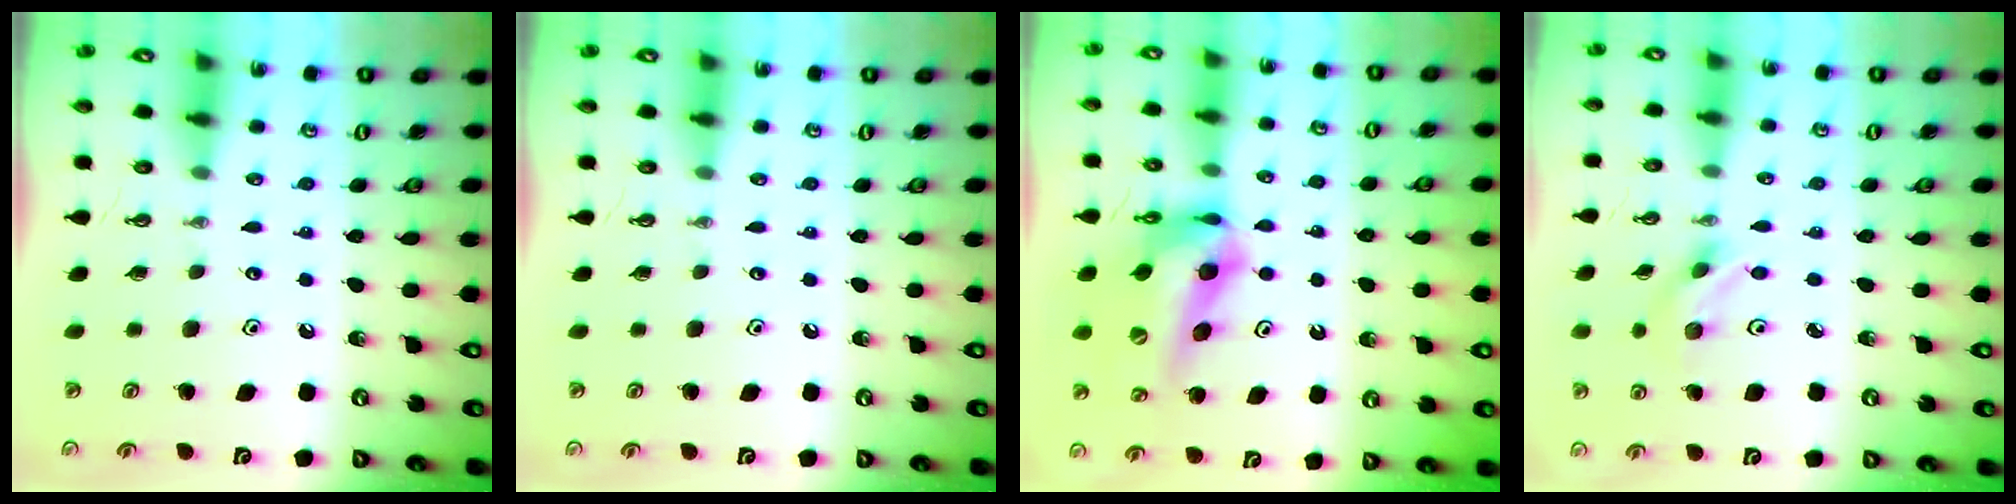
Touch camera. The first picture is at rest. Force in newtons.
{"total": 0.0}
{"total": 14.2, "press": 14.2, "slide": 1.5}
{"total": 2.7, "press": 2.7, "slide": 0.3}